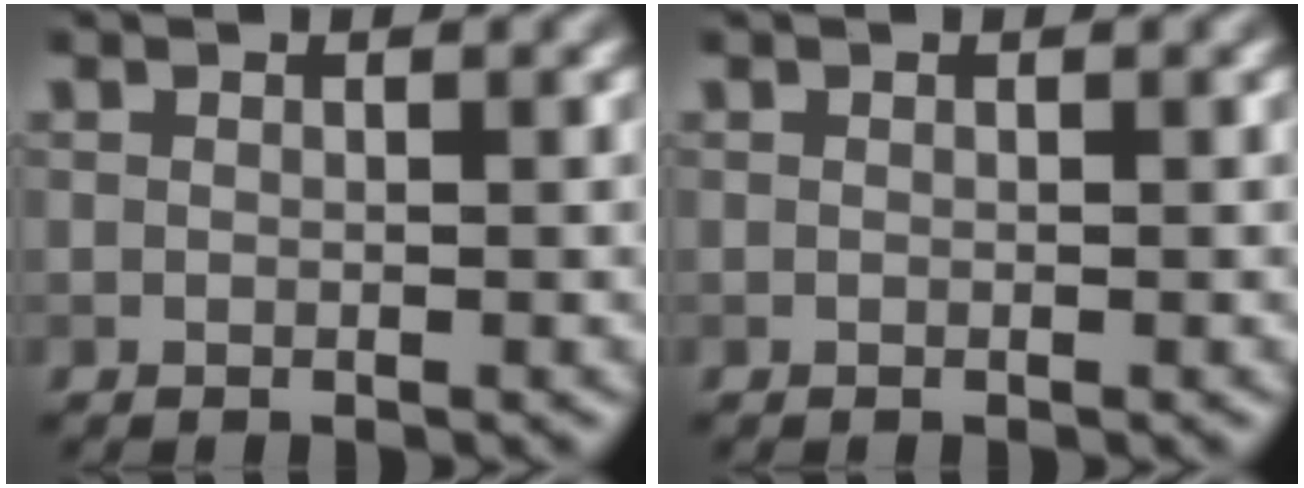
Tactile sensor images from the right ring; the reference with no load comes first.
{"total": 0.0}